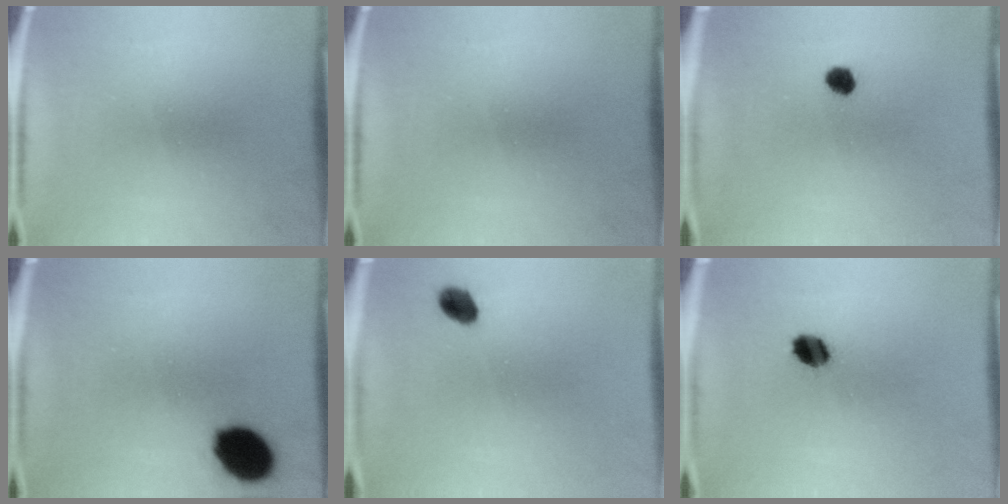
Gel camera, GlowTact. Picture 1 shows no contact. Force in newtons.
{"total": 0.0}
{"total": 2.5}
{"total": 11.6}
{"total": 3.1}
{"total": 4.5}